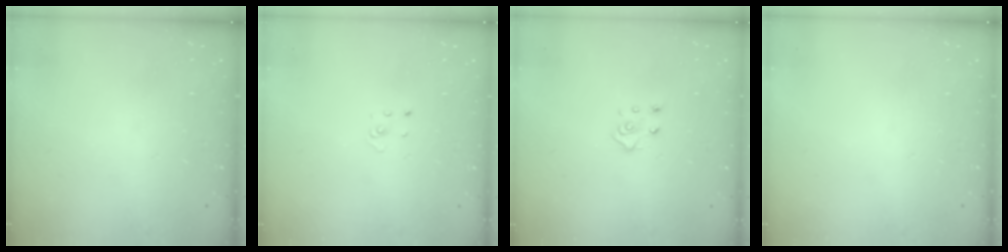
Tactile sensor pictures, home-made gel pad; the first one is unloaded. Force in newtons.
{"total": 1.5, "press": 1.5, "slide": 0.1}
{"total": 4.6, "press": 4.6, "slide": 0.4}
{"total": 0.0}